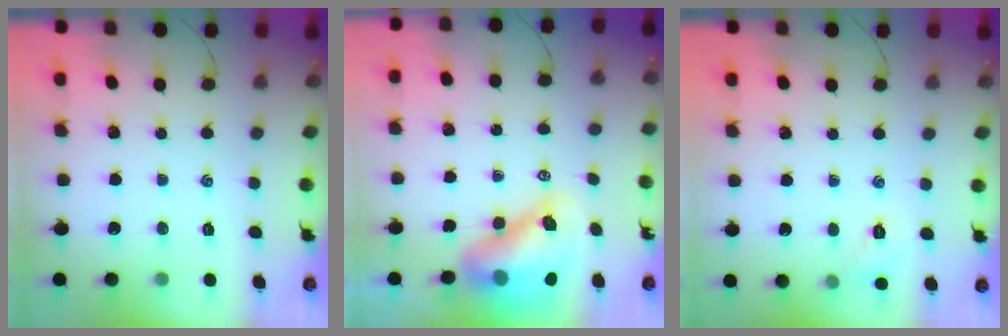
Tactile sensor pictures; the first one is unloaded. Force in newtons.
{"total": 12.8, "press": 12.2, "slide": 3.9}
{"total": 6.0, "press": 5.8, "slide": 1.5}